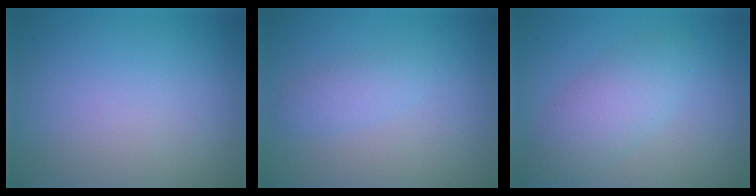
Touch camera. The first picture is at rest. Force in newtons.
{"total": 1.5, "press": 1.5, "slide": 0.1}
{"total": 3.8, "press": 3.7, "slide": 0.3}